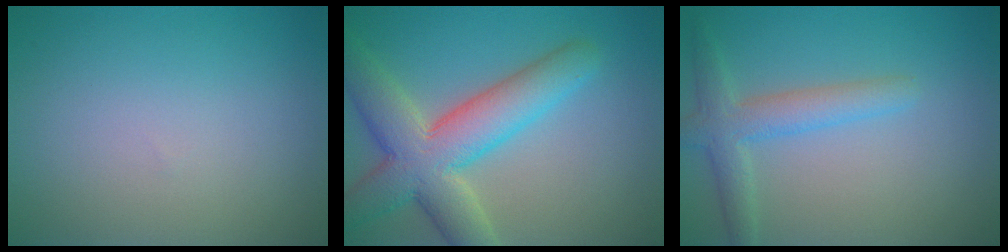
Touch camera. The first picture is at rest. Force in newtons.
{"total": 8.5, "press": 8.5, "slide": 0.7}
{"total": 3.4, "press": 3.4, "slide": 0.3}